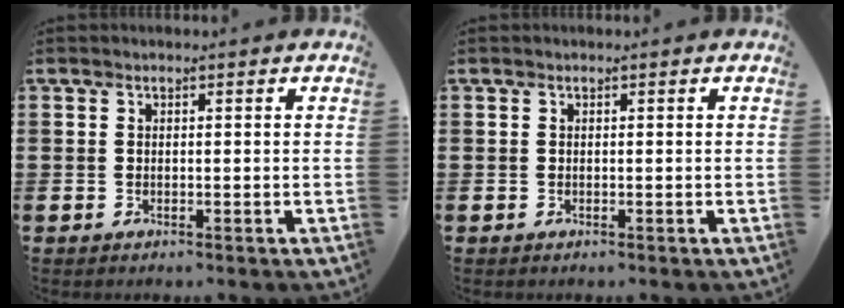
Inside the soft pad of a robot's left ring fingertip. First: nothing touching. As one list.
[{"total": 0.0}]